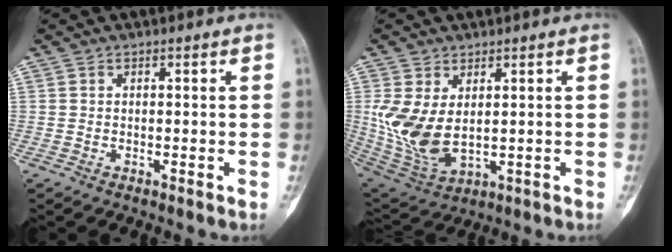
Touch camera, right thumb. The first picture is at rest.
{"total": 11.0, "force": [1.0, 6.4, 8.9], "torque": [-0.180, -0.010, 0.041]}